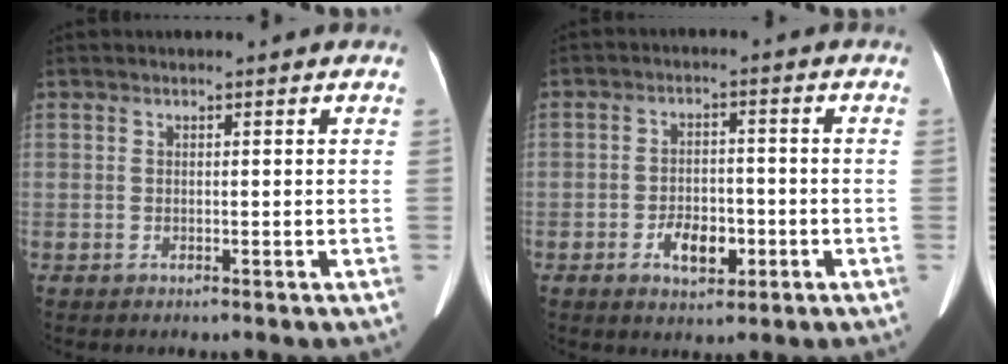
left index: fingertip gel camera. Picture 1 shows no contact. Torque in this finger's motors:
{"motor_torque": [0.10, 0.10, 0.07, 0.02]}